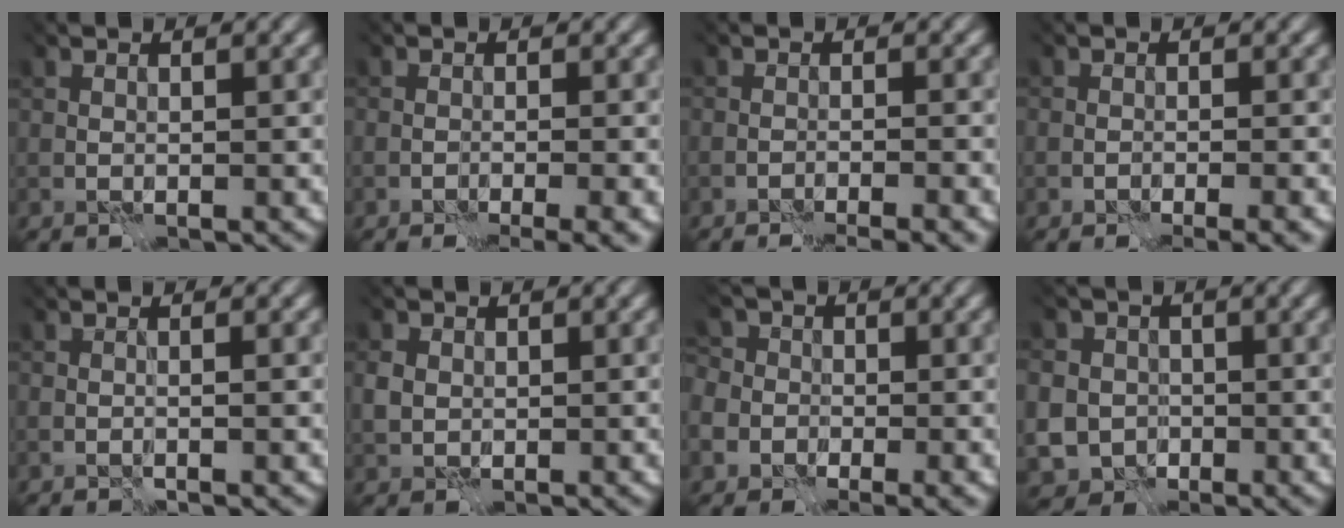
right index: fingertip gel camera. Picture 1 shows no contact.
{"total": 3.0, "force": [-1.2, 1.1, 2.5], "torque": [-0.021, -0.007, -0.020]}
{"total": 3.5, "force": [-2.1, 1.1, 2.6], "torque": [-0.012, 0.007, -0.027]}
{"total": 2.3, "force": [-1.2, 1.0, 1.7], "torque": [-0.007, -0.002, -0.014]}
{"total": 0.5, "force": [-0.3, -0.2, 0.4], "torque": [-0.002, 0.001, -0.006]}
{"total": 1.4, "force": [0.1, 1.4, 0.4], "torque": [-0.017, 0.000, -0.001]}
{"total": 5.5, "force": [-0.4, 4.6, 3.0], "torque": [-0.063, 0.013, -0.027]}
{"total": 8.4, "force": [-0.6, 8.0, 2.6], "torque": [-0.065, 0.009, -0.041]}